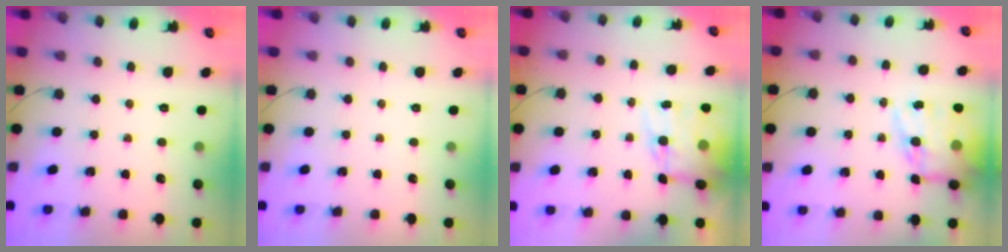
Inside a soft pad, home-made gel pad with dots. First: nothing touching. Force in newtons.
{"total": 0.0}
{"total": 12.5, "press": 12.0, "slide": 3.2}
{"total": 18.7, "press": 18.2, "slide": 4.2}